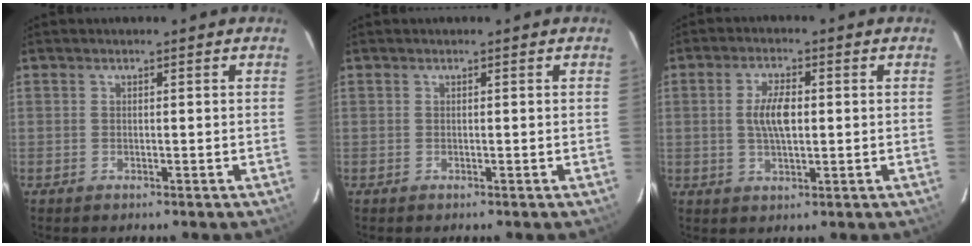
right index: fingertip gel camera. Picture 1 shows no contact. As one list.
[{"total": 0.0}, {"total": 5.8, "force": [0.3, 2.3, 5.3], "torque": [-0.100, 0.004, 0.008]}]